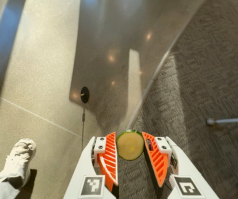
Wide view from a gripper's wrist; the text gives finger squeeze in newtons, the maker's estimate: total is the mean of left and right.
{"total": 8.0, "left": 7.9, "right": 8.2}